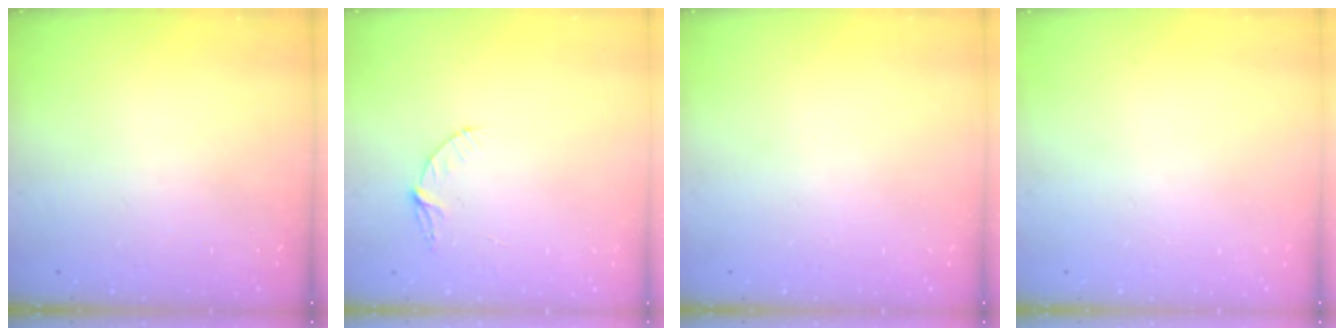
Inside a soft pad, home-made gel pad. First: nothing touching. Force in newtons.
{"total": 4.7, "press": 4.7, "slide": 0.4}
{"total": 0.0}
{"total": 0.0}